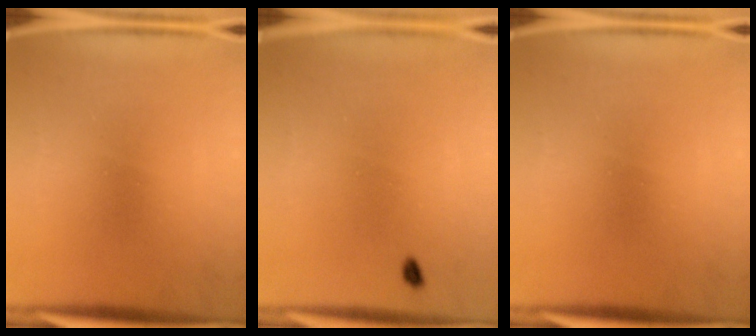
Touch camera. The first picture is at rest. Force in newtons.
{"total": 1.1}
{"total": 0.0}